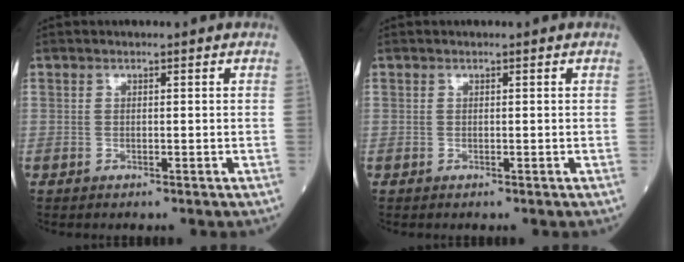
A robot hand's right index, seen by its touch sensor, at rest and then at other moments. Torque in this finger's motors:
{"motor_torque": [0.02, -0.01, 0.00, -0.01]}